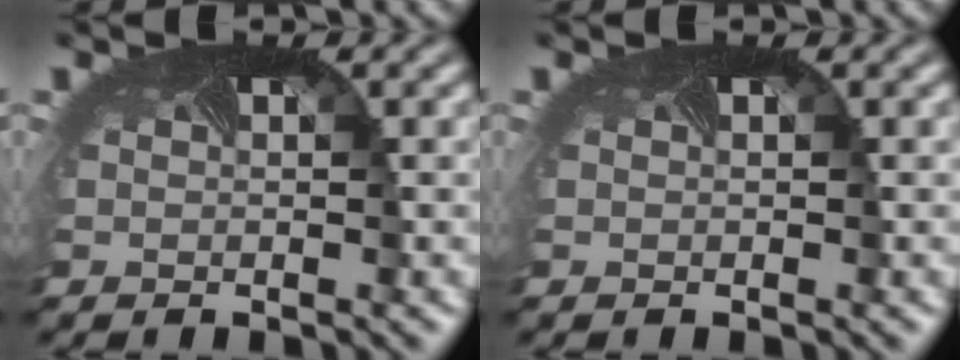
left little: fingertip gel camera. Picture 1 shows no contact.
{"total": 0.0}